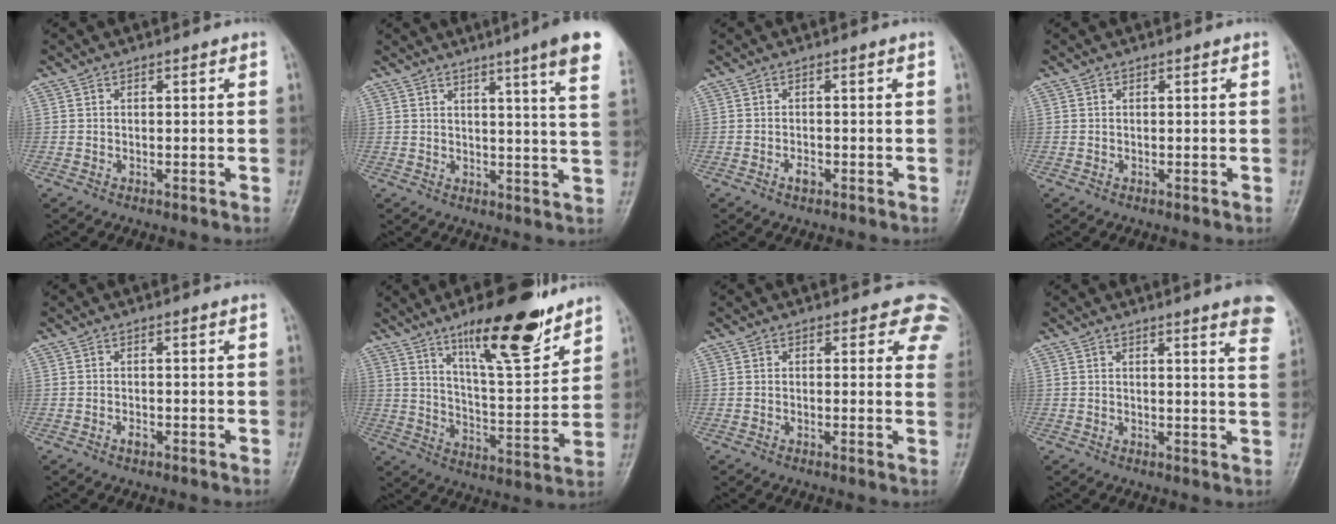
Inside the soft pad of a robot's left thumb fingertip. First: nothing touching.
{"total": 13.0, "force": [8.2, 0.1, 10.1], "torque": [-0.124, -0.030, 0.086]}
{"total": 1.3, "force": [-0.7, 0.6, 1.0], "torque": [-0.018, 0.005, -0.011]}
{"total": 0.0}
{"total": 0.9, "force": [-0.4, 0.4, 0.7], "torque": [-0.012, 0.004, -0.007]}
{"total": 17.5, "force": [11.9, 4.5, 12.1], "torque": [-0.160, -0.075, 0.197]}
{"total": 6.2, "force": [4.5, 3.4, 2.5], "torque": [0.013, -0.014, 0.023]}
{"total": 8.2, "force": [5.8, 0.8, 5.7], "torque": [-0.050, -0.020, 0.050]}